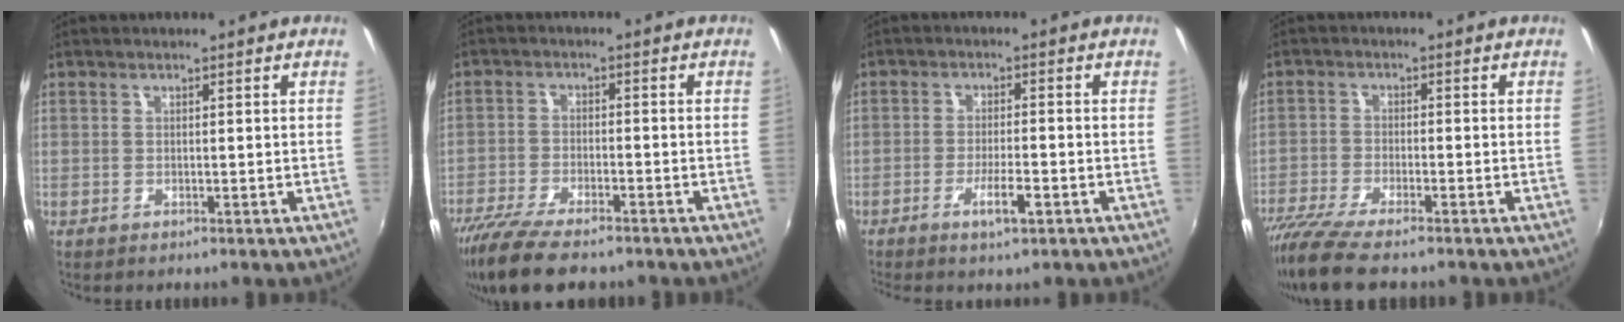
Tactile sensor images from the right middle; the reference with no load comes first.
{"total": 12.9, "force": [-10.3, 3.3, 7.0], "torque": [-0.159, -0.042, -0.178]}
{"total": 4.5, "force": [-2.5, 0.6, 3.7], "torque": [-0.078, -0.005, -0.043]}
{"total": 10.1, "force": [-8.3, 1.4, 5.6], "torque": [-0.134, -0.041, -0.151]}